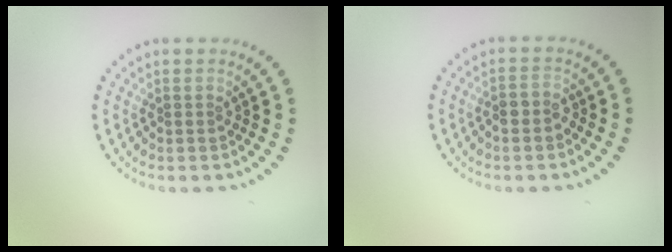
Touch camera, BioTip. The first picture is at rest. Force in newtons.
{"total": 1.2, "press": 0.9, "slide": 0.7}